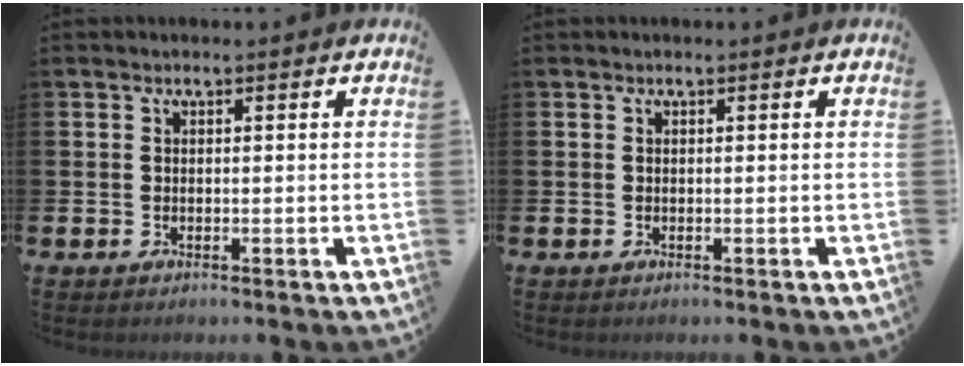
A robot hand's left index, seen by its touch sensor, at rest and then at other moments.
{"total": 0.0}